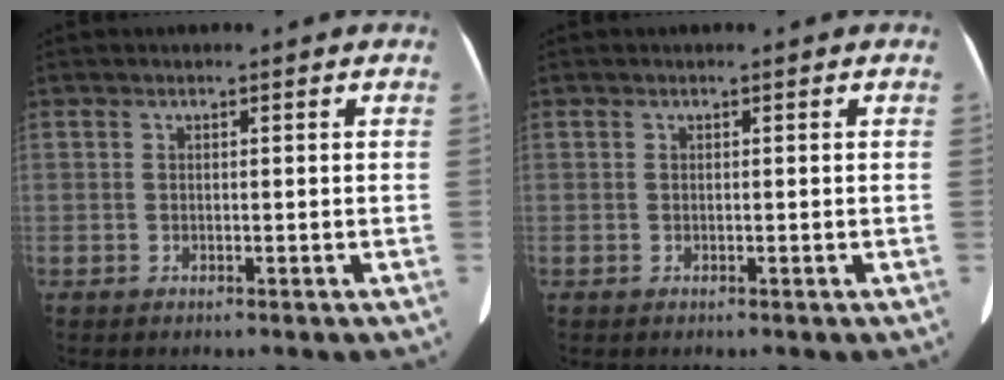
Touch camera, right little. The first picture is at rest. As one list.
[{"total": 0.0}]